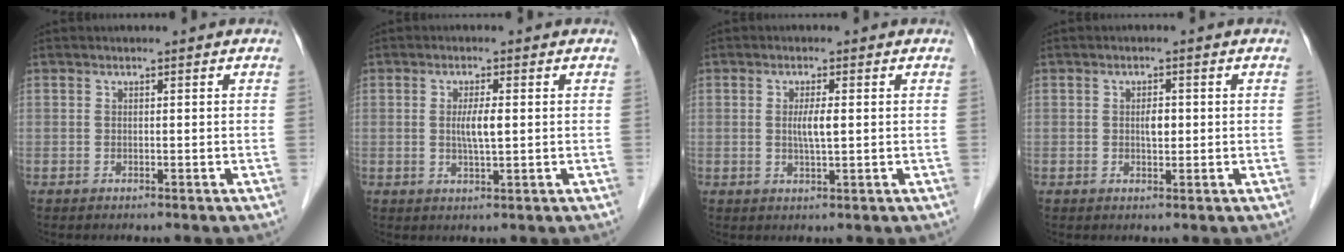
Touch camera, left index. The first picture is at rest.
{"total": 3.2, "force": [-0.2, 0.3, 3.2], "torque": [-0.060, -0.008, -0.003]}
{"total": 2.7, "force": [-0.2, 0.2, 2.7], "torque": [-0.053, -0.008, -0.004]}
{"total": 1.9, "force": [-0.3, 0.9, 1.7], "torque": [-0.028, -0.004, -0.006]}